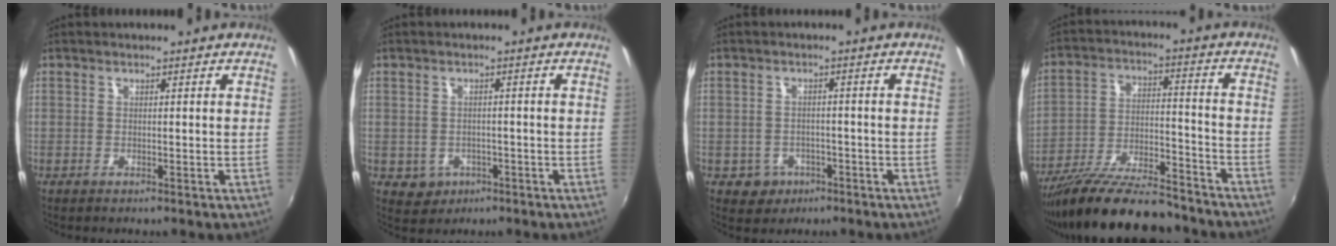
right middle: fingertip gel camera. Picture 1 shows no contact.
{"total": 4.2, "force": [-1.4, 3.8, 1.2], "torque": [-0.034, 0.001, -0.011]}
{"total": 5.0, "force": [-2.2, 4.3, 1.0], "torque": [-0.034, 0.005, -0.026]}
{"total": 19.4, "force": [-16.3, 4.7, 9.4], "torque": [-0.178, -0.028, -0.258]}